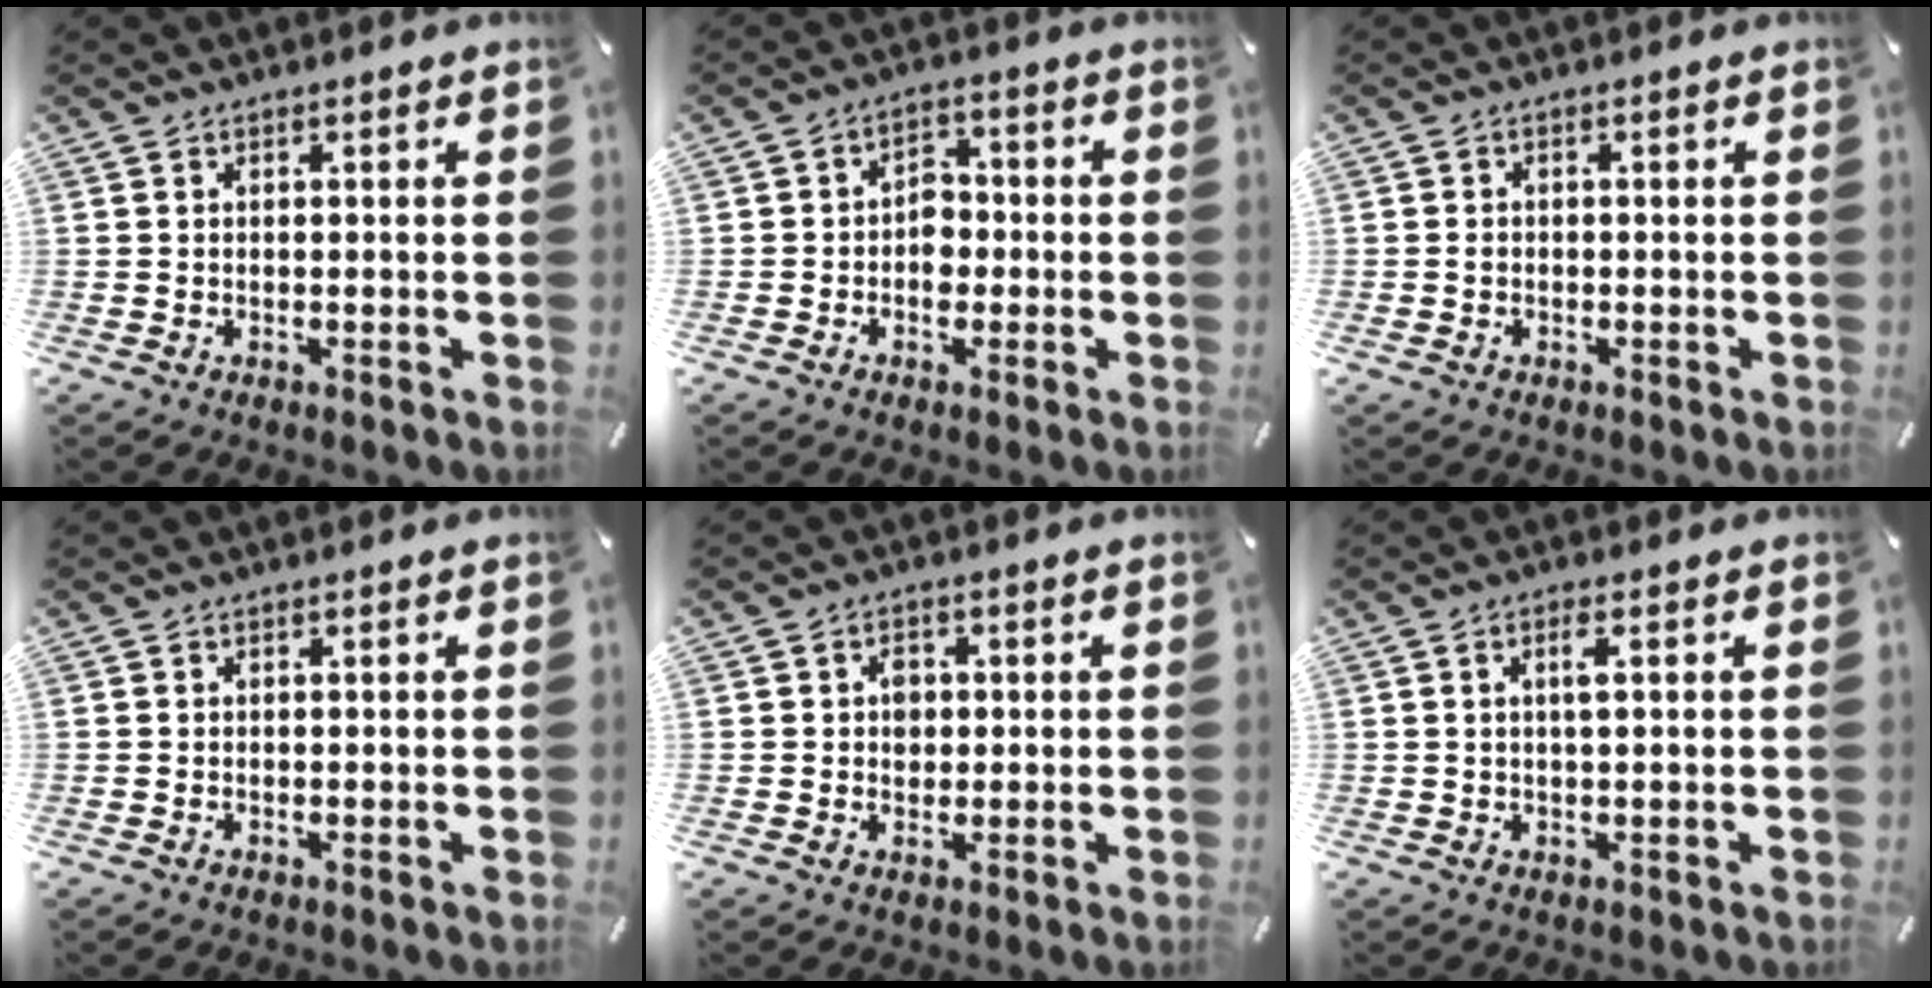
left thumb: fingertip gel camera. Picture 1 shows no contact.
{"total": 5.0, "force": [-1.5, 3.9, 2.7], "torque": [-0.039, 0.010, -0.029]}
{"total": 1.2, "force": [-0.3, 1.0, 0.6], "torque": [-0.012, 0.004, -0.008]}
{"total": 0.0}
{"total": 3.2, "force": [0.1, 2.8, 1.7], "torque": [-0.010, -0.003, -0.006]}
{"total": 3.0, "force": [0.8, 0.8, 2.8], "torque": [-0.057, 0.006, 0.011]}